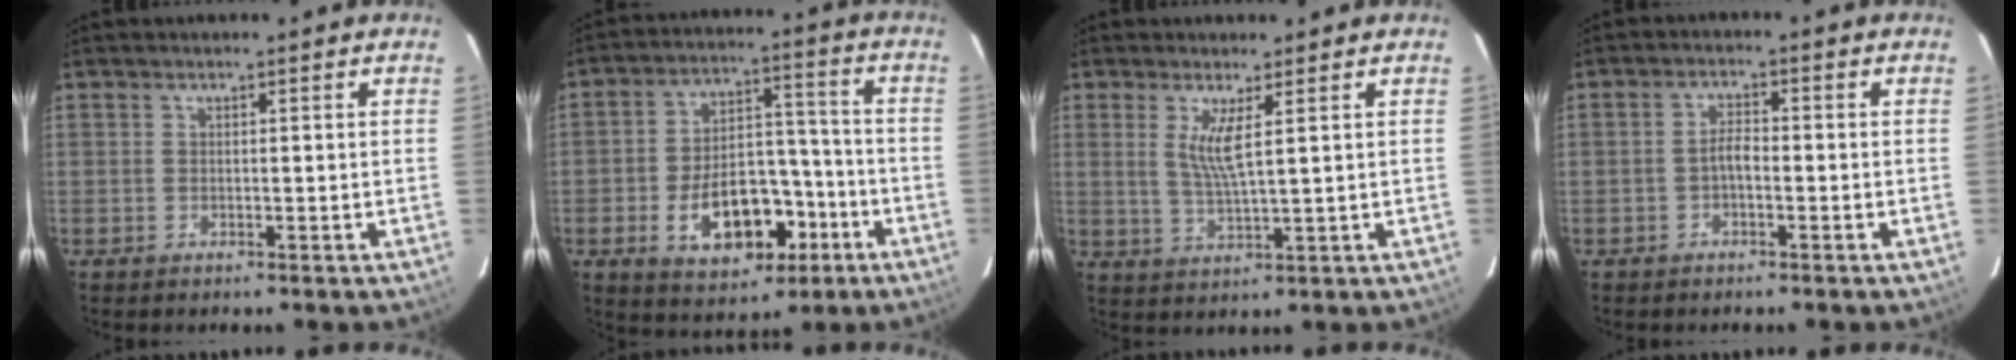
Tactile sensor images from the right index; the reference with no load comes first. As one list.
[{"total": 15.4, "force": [-6.4, 8.8, 10.8], "torque": [-0.198, 0.026, -0.080]}, {"total": 4.8, "force": [1.7, 0.1, 4.5], "torque": [-0.089, -0.011, 0.032]}, {"total": 2.3, "force": [-1.1, 0.9, 1.8], "torque": [-0.037, 0.009, -0.022]}]